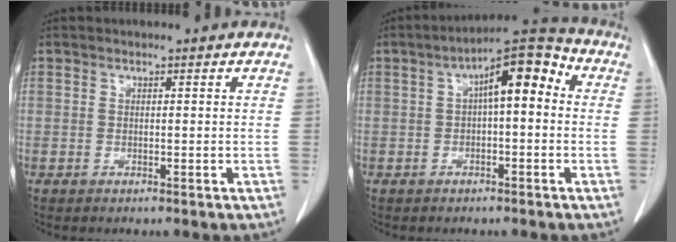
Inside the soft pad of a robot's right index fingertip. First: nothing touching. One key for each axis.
{"total": 8.8, "fx": 1.1, "fy": 2.7, "fz": 8.4, "tx": -0.127, "ty": 0.043, "tz": 0.011}